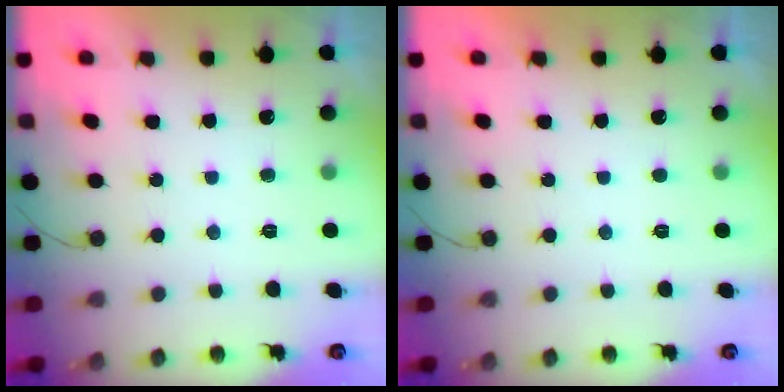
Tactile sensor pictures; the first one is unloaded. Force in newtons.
{"total": 0.0}